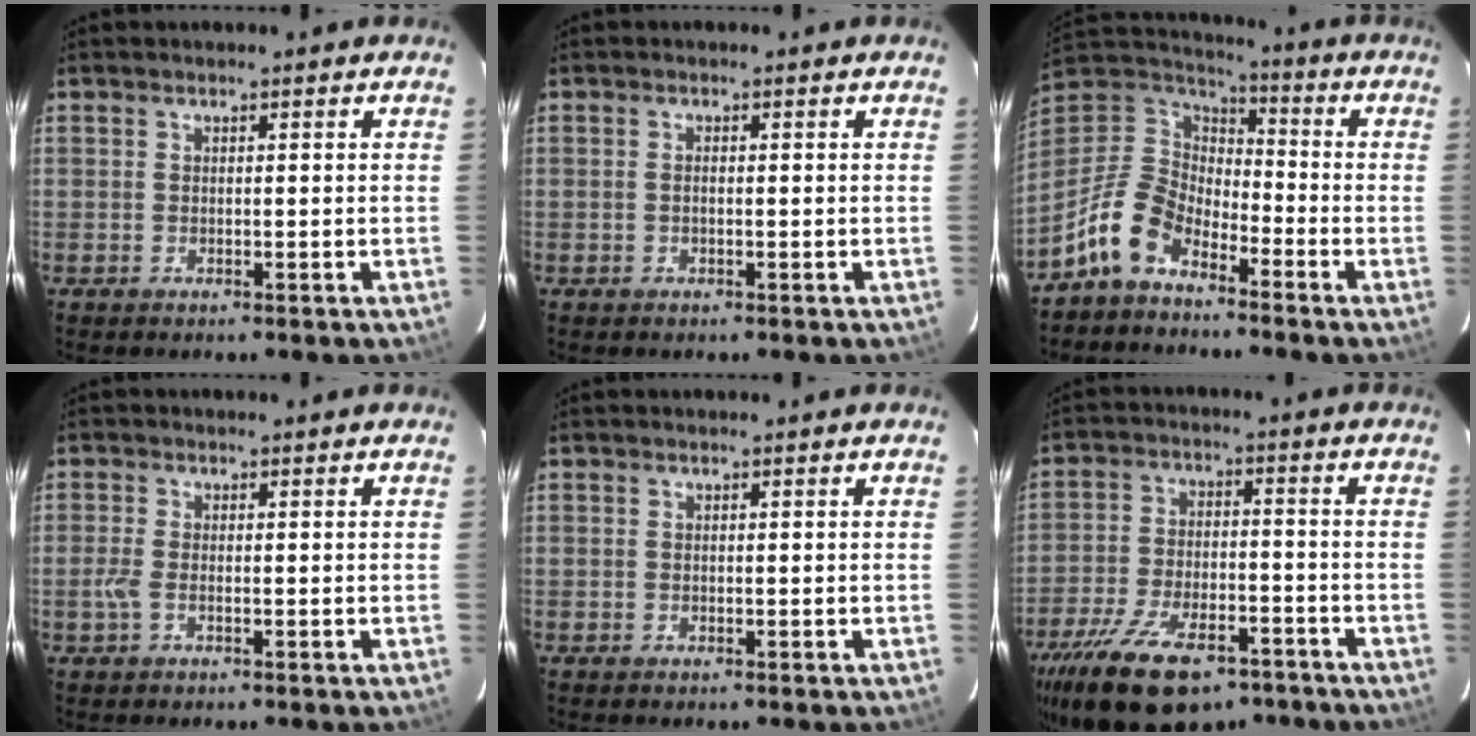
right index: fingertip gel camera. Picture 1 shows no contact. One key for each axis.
{"total": 0.9, "fx": -0.1, "fy": 0.3, "fz": 0.8, "tx": -0.018, "ty": 0.002, "tz": -0.005}
{"total": 11.8, "fx": -7.3, "fy": 6.6, "fz": 6.5, "tx": -0.142, "ty": 0.021, "tz": -0.150}
{"total": 2.5, "fx": -0.7, "fy": 0.9, "fz": 2.2, "tx": -0.051, "ty": -0.002, "tz": -0.015}
{"total": 0.0}
{"total": 20.4, "fx": -13.9, "fy": 9.3, "fz": 11.7, "tx": -0.242, "ty": -0.028, "tz": -0.220}